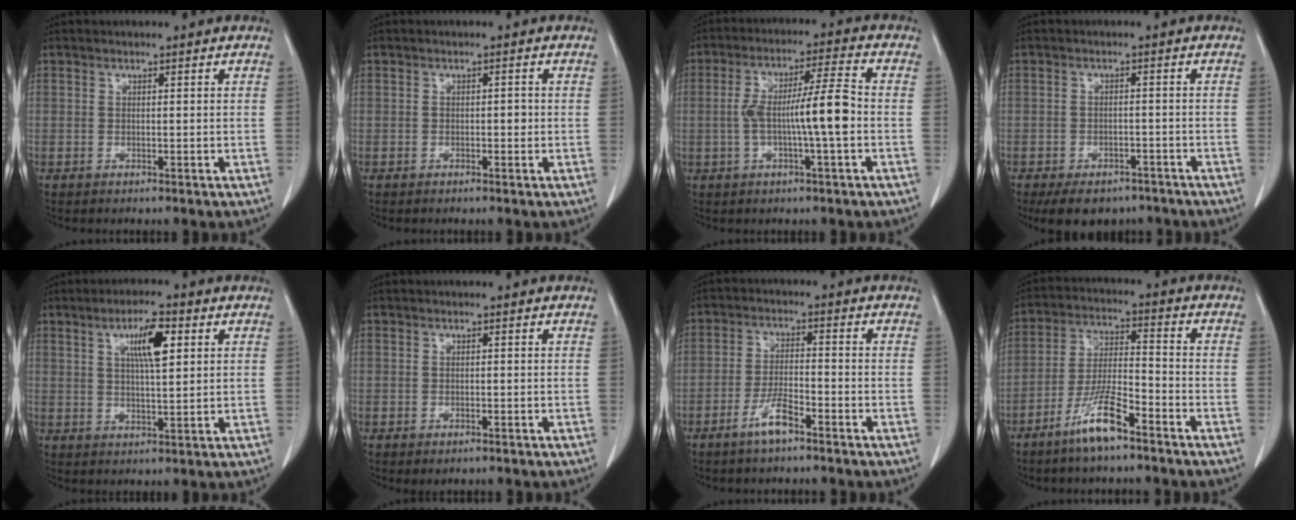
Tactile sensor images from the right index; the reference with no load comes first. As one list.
[{"total": 1.0, "force": [-0.1, 0.5, 0.8], "torque": [-0.012, 0.003, 0.002]}, {"total": 9.3, "force": [-1.3, 0.2, 9.2], "torque": [-0.172, 0.017, -0.022]}, {"total": 9.0, "force": [-6.8, 4.9, 3.2], "torque": [-0.042, -0.001, -0.093]}, {"total": 6.8, "force": [2.6, 1.3, 6.1], "torque": [-0.107, 0.003, 0.044]}, {"total": 0.7, "force": [-0.4, 0.3, 0.6], "torque": [-0.008, -0.002, 0.001]}, {"total": 5.0, "force": [-3.3, 0.9, 3.7], "torque": [-0.076, -0.001, -0.060]}, {"total": 9.0, "force": [-6.0, 1.2, 6.6], "torque": [-0.135, -0.011, -0.114]}]